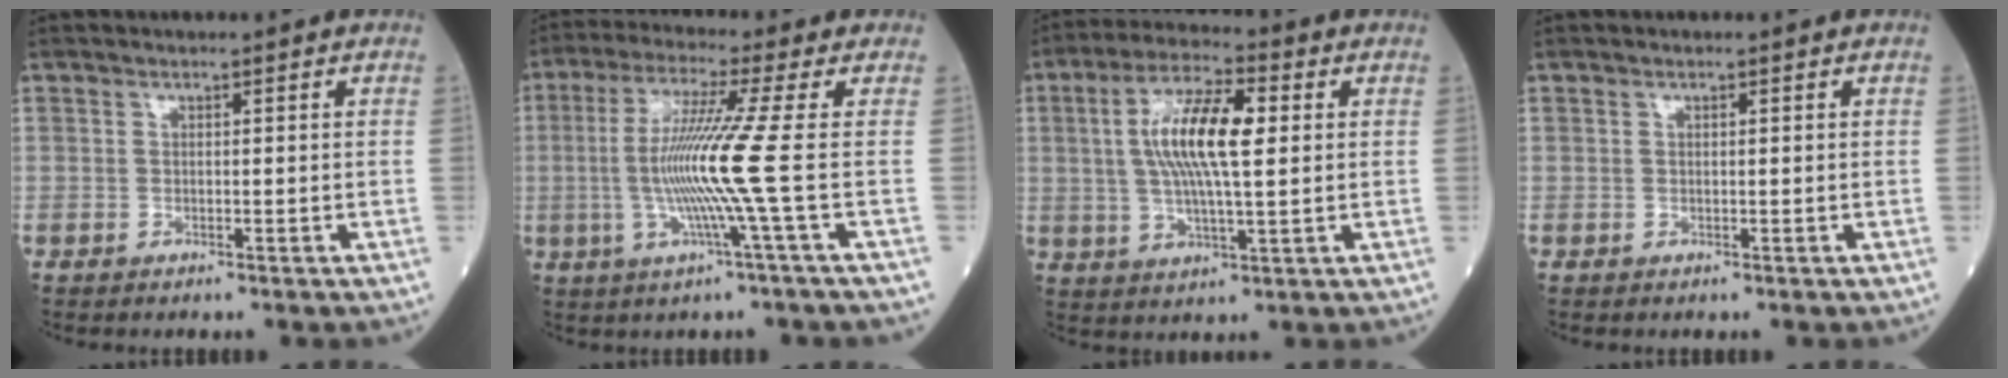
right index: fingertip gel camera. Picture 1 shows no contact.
{"total": 10.3, "force": [-1.0, -2.5, 9.9], "torque": [-0.202, -0.008, -0.020]}
{"total": 11.7, "force": [2.0, 2.6, 11.2], "torque": [-0.219, 0.015, 0.035]}
{"total": 0.0}